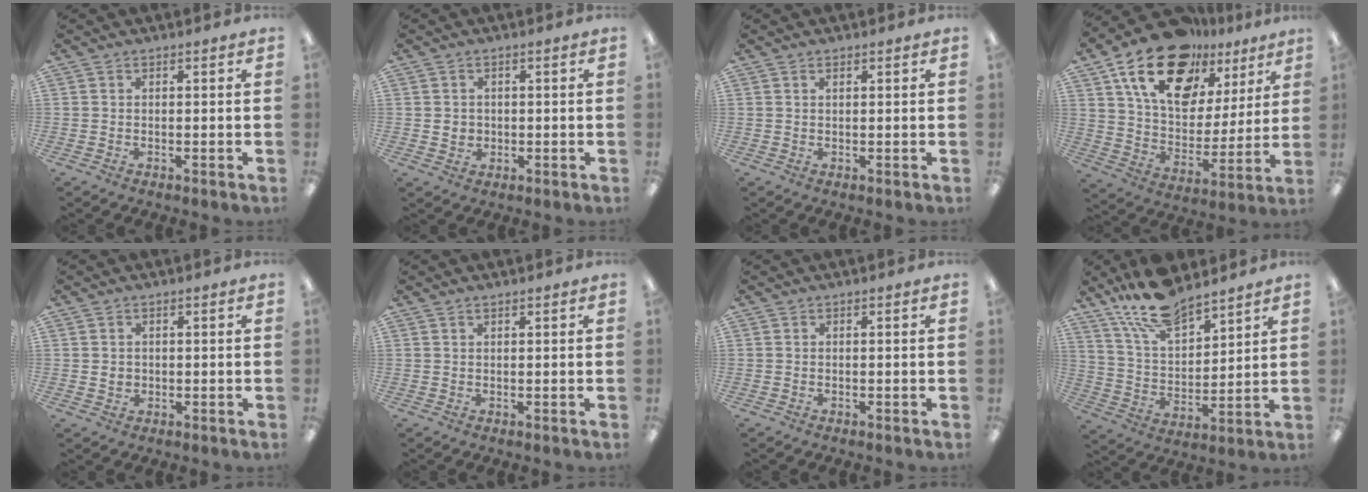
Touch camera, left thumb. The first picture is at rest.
{"total": 2.3, "force": [0.5, 2.2, 0.5], "torque": [-0.014, 0.003, 0.007]}
{"total": 1.1, "force": [0.7, 0.5, 0.6], "torque": [-0.014, 0.001, 0.014]}
{"total": 21.3, "force": [13.3, 12.3, 11.3], "torque": [-0.199, -0.064, 0.239]}
{"total": 1.9, "force": [0.4, 1.6, 0.8], "torque": [-0.017, 0.004, 0.005]}
{"total": 1.0, "force": [0.8, 0.4, 0.5], "torque": [-0.012, 0.001, 0.014]}
{"total": 0.0}
{"total": 14.5, "force": [12.0, 5.4, 6.3], "torque": [-0.129, -0.066, 0.220]}